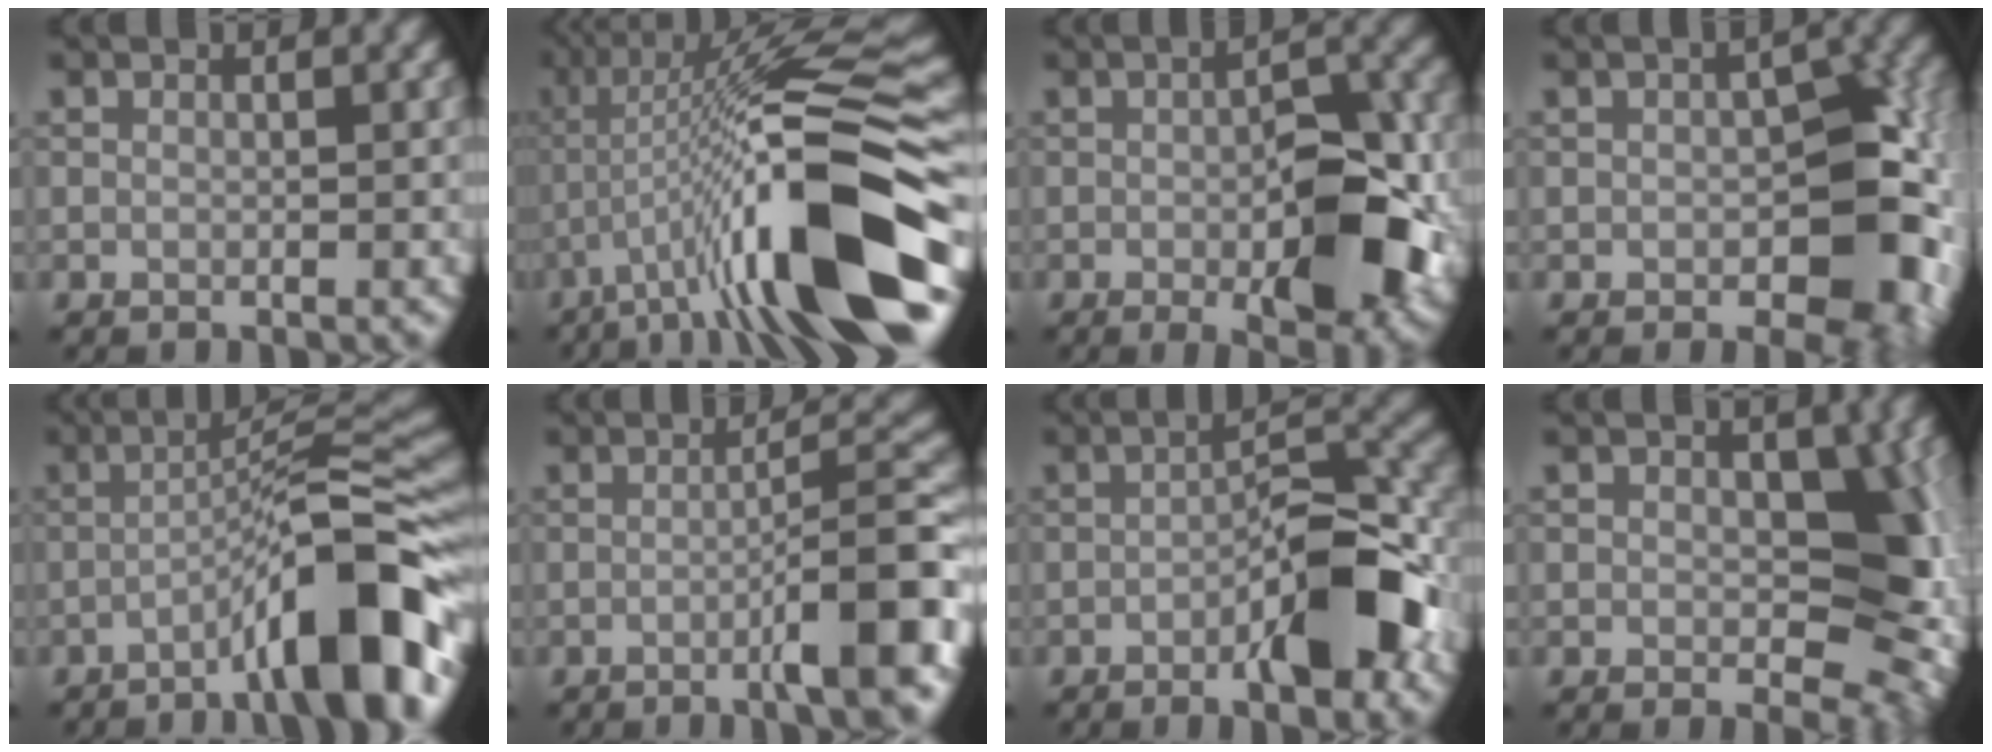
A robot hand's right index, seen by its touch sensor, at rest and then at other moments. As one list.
[{"total": 15.0, "force": [-4.7, 2.7, 14.0], "torque": [-0.231, 0.016, -0.073]}, {"total": 9.6, "force": [-2.3, 3.6, 8.6], "torque": [-0.122, -0.004, -0.031]}, {"total": 9.0, "force": [-1.3, 5.1, 7.3], "torque": [-0.085, -0.004, -0.014]}, {"total": 10.7, "force": [-5.3, 1.7, 9.2], "torque": [-0.119, 0.029, -0.090]}, {"total": 7.3, "force": [-2.9, 1.0, 6.7], "torque": [-0.087, 0.019, -0.052]}, {"total": 8.5, "force": [-3.2, 2.6, 7.4], "torque": [-0.103, 0.019, -0.054]}, {"total": 7.7, "force": [0.1, 4.7, 6.0], "torque": [-0.060, -0.004, 0.001]}]